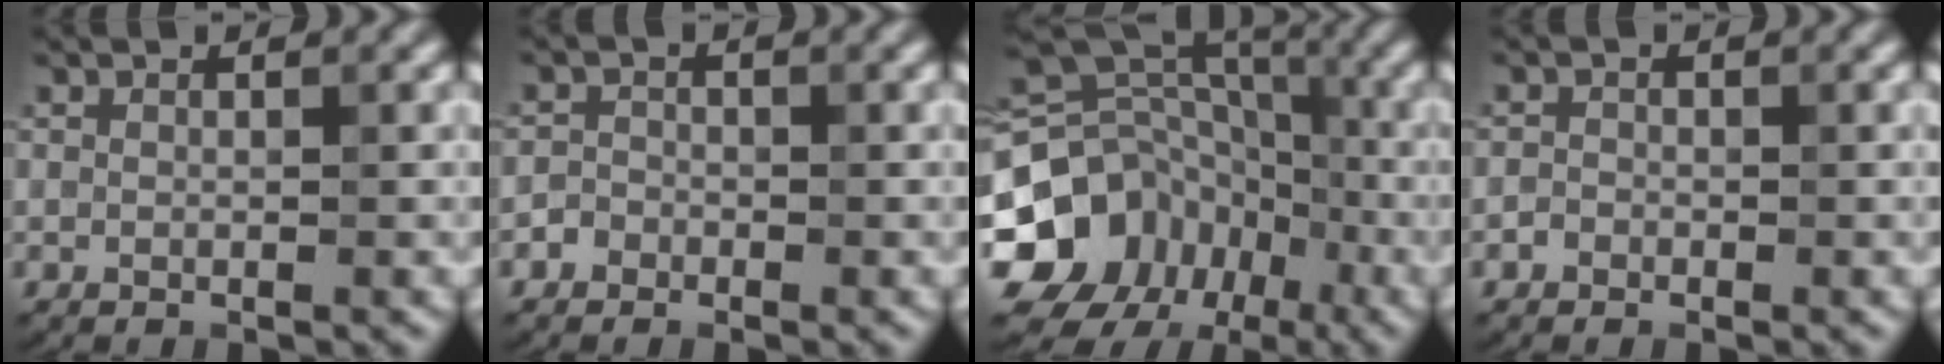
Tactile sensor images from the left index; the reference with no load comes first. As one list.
[{"total": 1.1, "force": [-0.7, 0.9, 0.0], "torque": [0.010, 0.003, -0.017]}, {"total": 16.5, "force": [-6.1, 14.3, 5.6], "torque": [-0.135, -0.010, -0.122]}, {"total": 0.8, "force": [-0.5, 0.6, 0.1], "torque": [0.001, -0.001, -0.011]}]